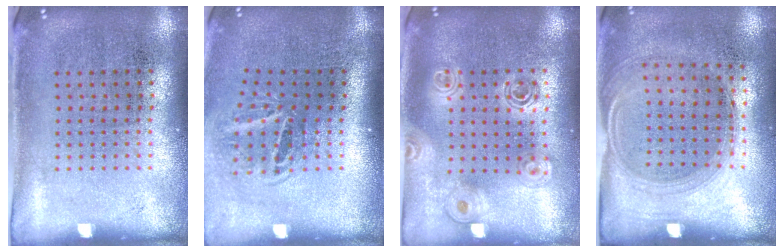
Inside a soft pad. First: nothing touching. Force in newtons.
{"total": 1.8, "press": 1.2, "slide": 1.4}
{"total": 1.6, "press": 1.4, "slide": 0.8}
{"total": 1.5, "press": 1.3, "slide": 0.8}